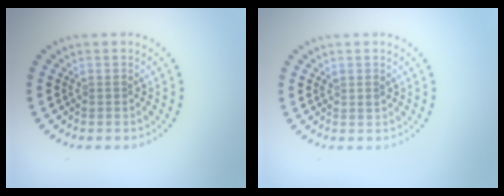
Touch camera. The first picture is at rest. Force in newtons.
{"total": 0.8, "press": 0.7, "slide": 0.3}